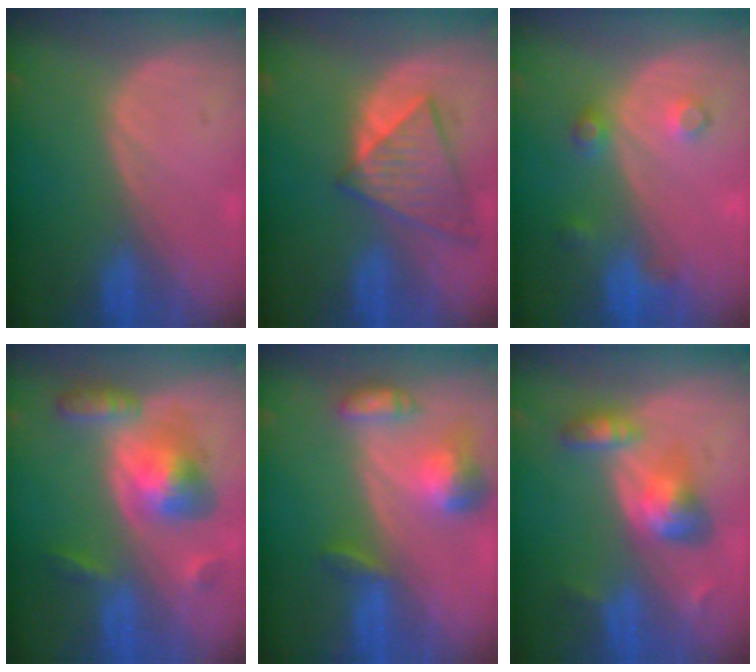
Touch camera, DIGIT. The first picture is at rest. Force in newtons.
{"total": 8.0, "press": 7.2, "slide": 3.5}
{"total": 3.7, "press": 3.4, "slide": 1.6}
{"total": 7.9, "press": 7.9, "slide": 0.5}
{"total": 7.1, "press": 6.6, "slide": 2.6}
{"total": 6.4, "press": 5.9, "slide": 2.5}